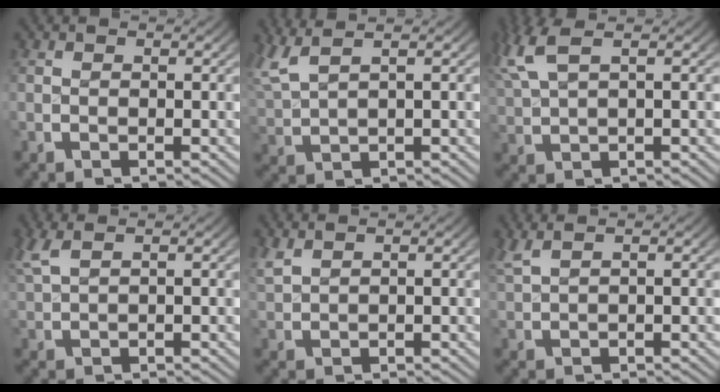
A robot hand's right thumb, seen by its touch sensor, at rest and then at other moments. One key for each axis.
{"total": 3.7, "fx": 2.3, "fy": 1.8, "fz": 2.3, "tx": -0.057, "ty": 0.004, "tz": 0.047}
{"total": 3.8, "fx": 2.1, "fy": 2.0, "fz": 2.5, "tx": -0.065, "ty": 0.006, "tz": 0.042}
{"total": 2.4, "fx": 1.6, "fy": 1.1, "fz": 1.4, "tx": -0.032, "ty": 0.004, "tz": 0.033}
{"total": 2.0, "fx": 1.4, "fy": 1.1, "fz": 0.9, "tx": -0.025, "ty": 0.003, "tz": 0.032}
{"total": 2.5, "fx": 1.8, "fy": 1.0, "fz": 1.4, "tx": -0.028, "ty": 0.008, "tz": 0.036}